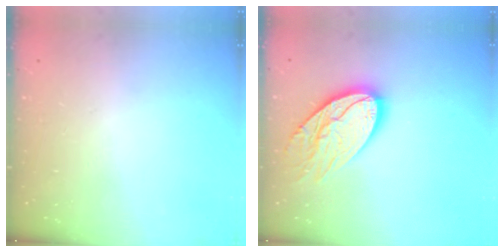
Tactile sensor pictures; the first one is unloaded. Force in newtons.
{"total": 18.1, "press": 18.0, "slide": 1.7}